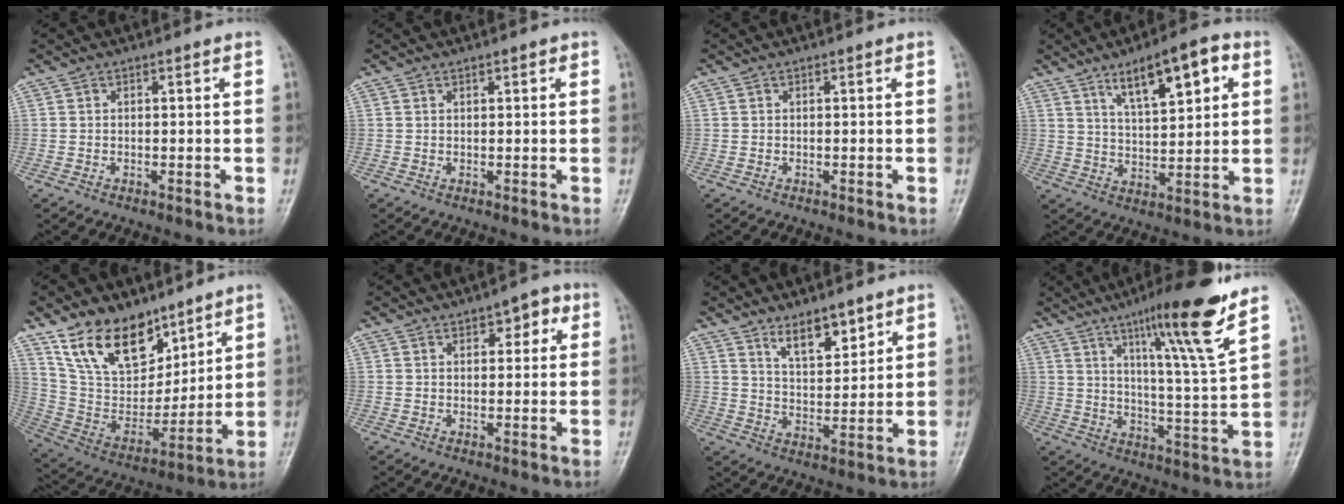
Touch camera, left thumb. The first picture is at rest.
{"total": 0.9, "force": [0.5, 0.3, 0.7], "torque": [-0.008, 0.000, 0.007]}
{"total": 0.0}
{"total": 12.1, "force": [5.8, 4.1, 9.7], "torque": [-0.131, -0.020, 0.095]}
{"total": 17.8, "force": [11.9, 9.9, 8.8], "torque": [-0.107, -0.063, 0.234]}
{"total": 4.4, "force": [2.0, 2.3, 3.2], "torque": [-0.017, -0.001, 0.020]}
{"total": 7.6, "force": [5.3, 3.1, 4.6], "torque": [-0.052, -0.044, 0.093]}
{"total": 16.9, "force": [10.4, 0.8, 13.3], "torque": [-0.196, -0.059, 0.164]}